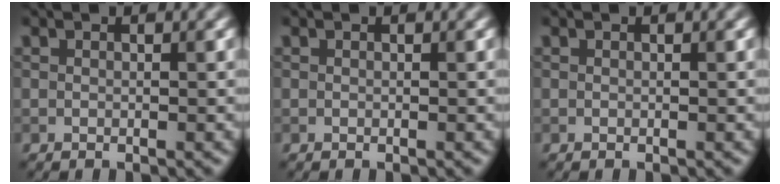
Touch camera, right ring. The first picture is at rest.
{"total": 0.0}
{"total": 0.0}